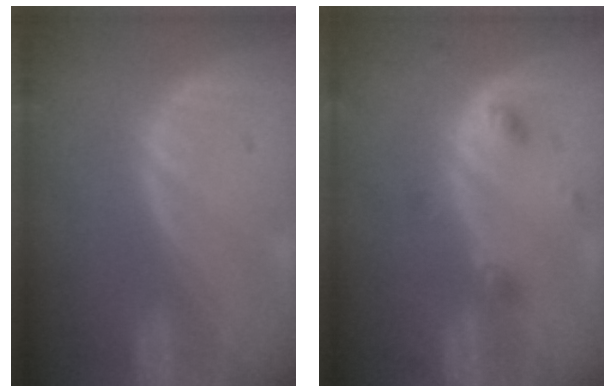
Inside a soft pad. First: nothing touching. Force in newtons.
{"total": 3.4, "press": 3.4, "slide": 0.5}